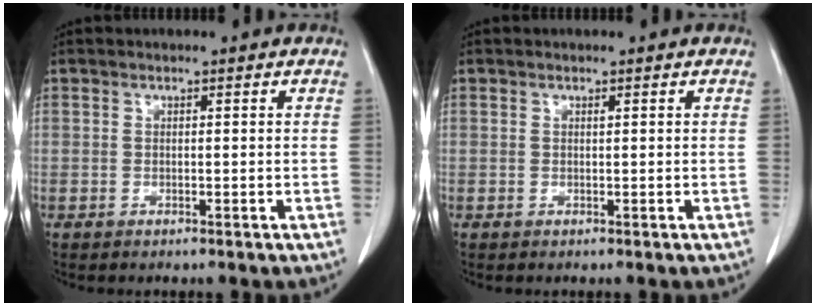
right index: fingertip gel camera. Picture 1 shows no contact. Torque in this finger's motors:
{"motor_torque": [-0.02, 0.02, 0.00, 0.00]}